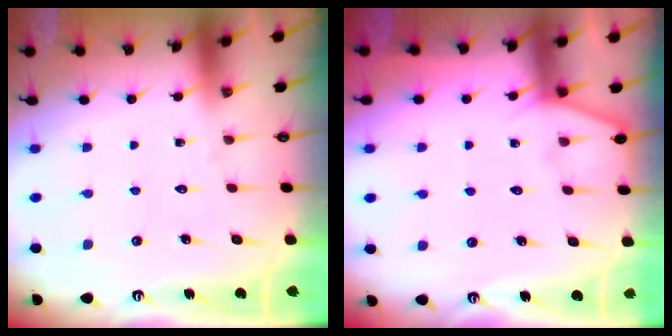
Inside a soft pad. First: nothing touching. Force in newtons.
{"total": 5.5, "press": 5.5, "slide": 0.6}